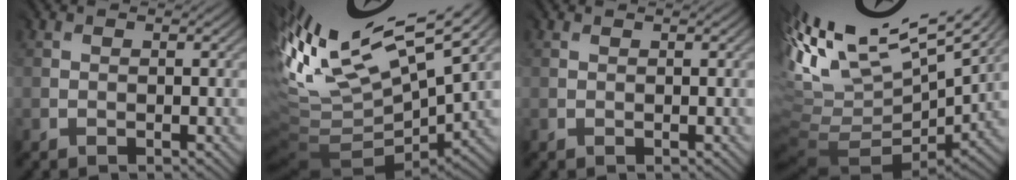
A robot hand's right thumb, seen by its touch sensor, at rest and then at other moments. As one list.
[{"total": 15.3, "force": [6.5, 4.7, 13.1], "torque": [-0.265, 0.028, 0.148]}, {"total": 0.0}, {"total": 14.0, "force": [6.5, 5.6, 11.0], "torque": [-0.242, 0.025, 0.143]}]